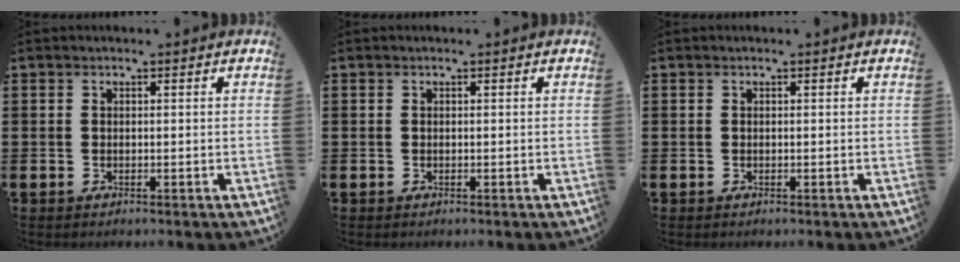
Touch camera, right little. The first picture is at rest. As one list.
[{"total": 0.0}, {"total": 0.0}]